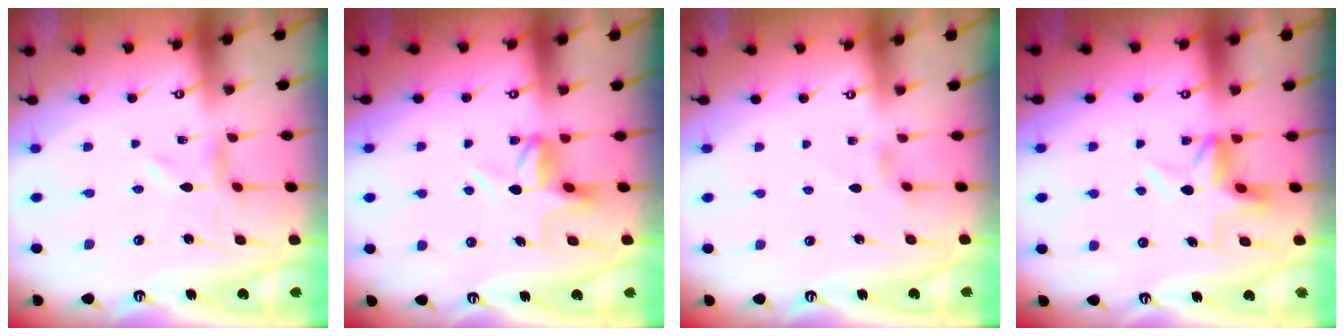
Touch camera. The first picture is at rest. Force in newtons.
{"total": 6.3, "press": 6.3, "slide": 0.5}
{"total": 1.1, "press": 1.0, "slide": 0.4}
{"total": 4.5, "press": 4.0, "slide": 2.0}